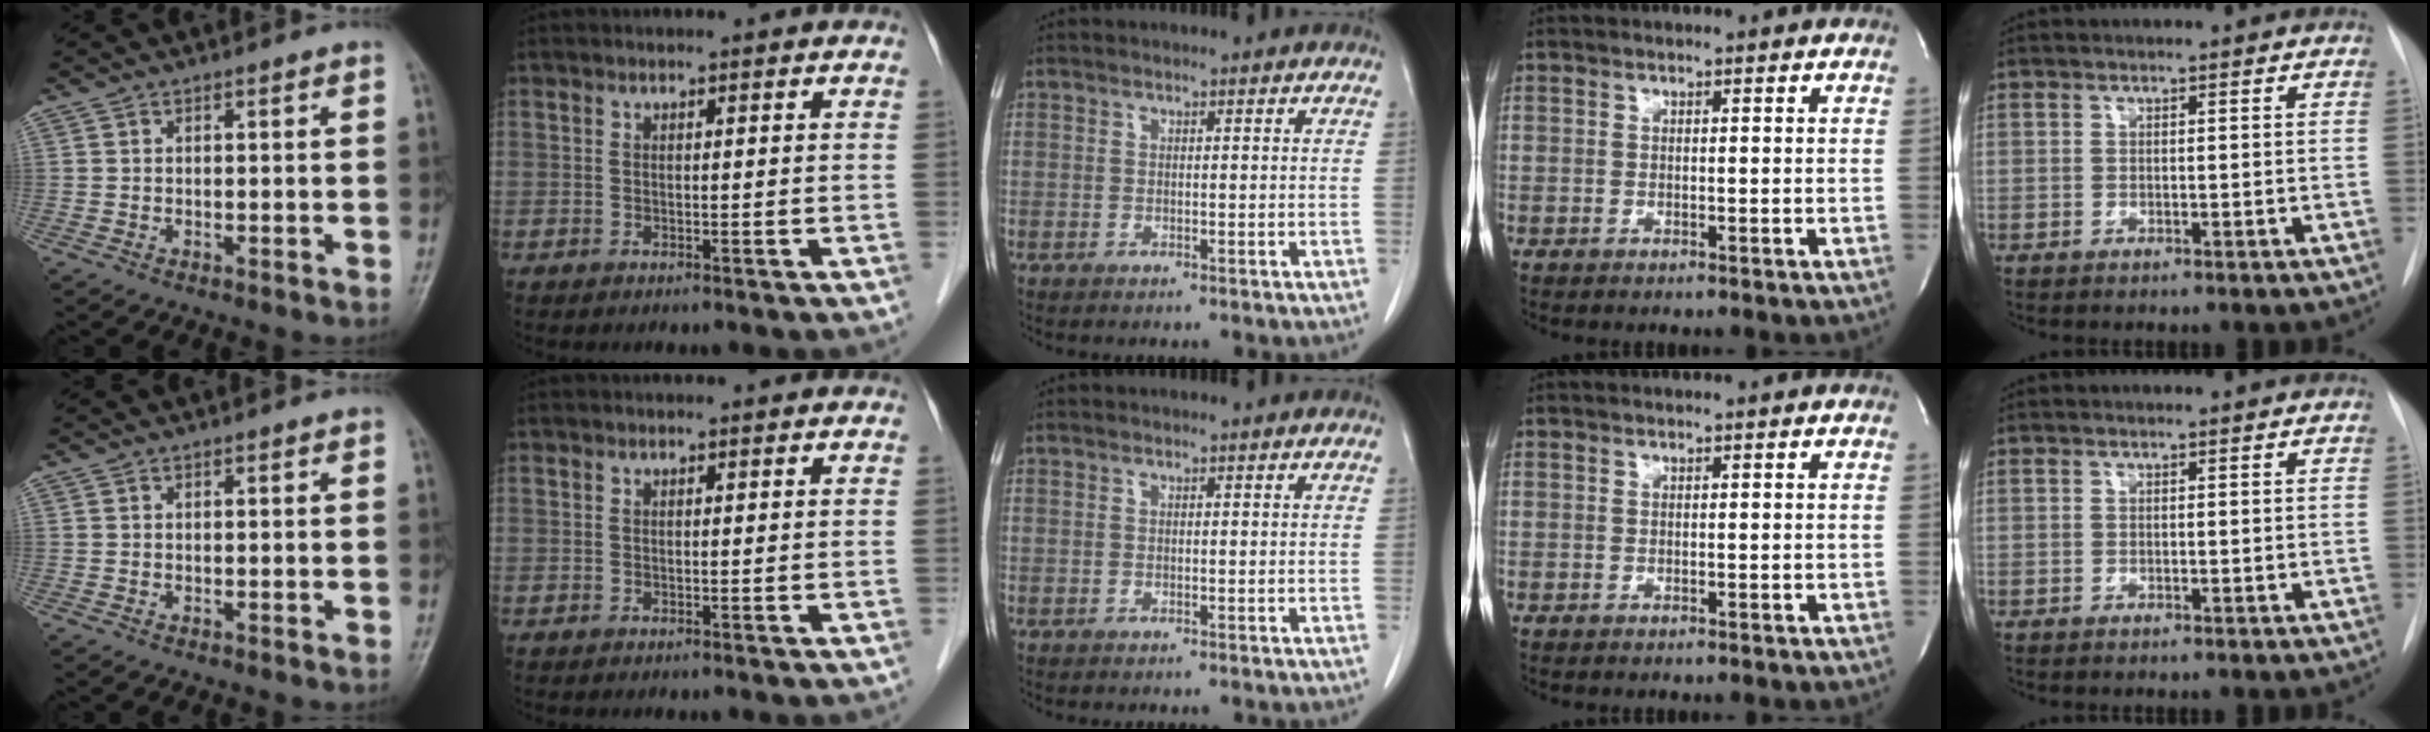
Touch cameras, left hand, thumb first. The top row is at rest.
{}